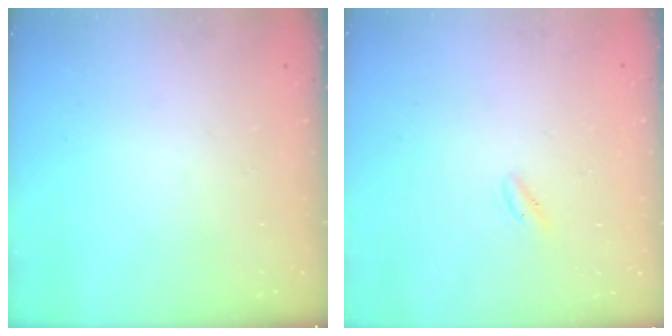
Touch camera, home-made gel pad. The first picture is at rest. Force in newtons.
{"total": 0.0}